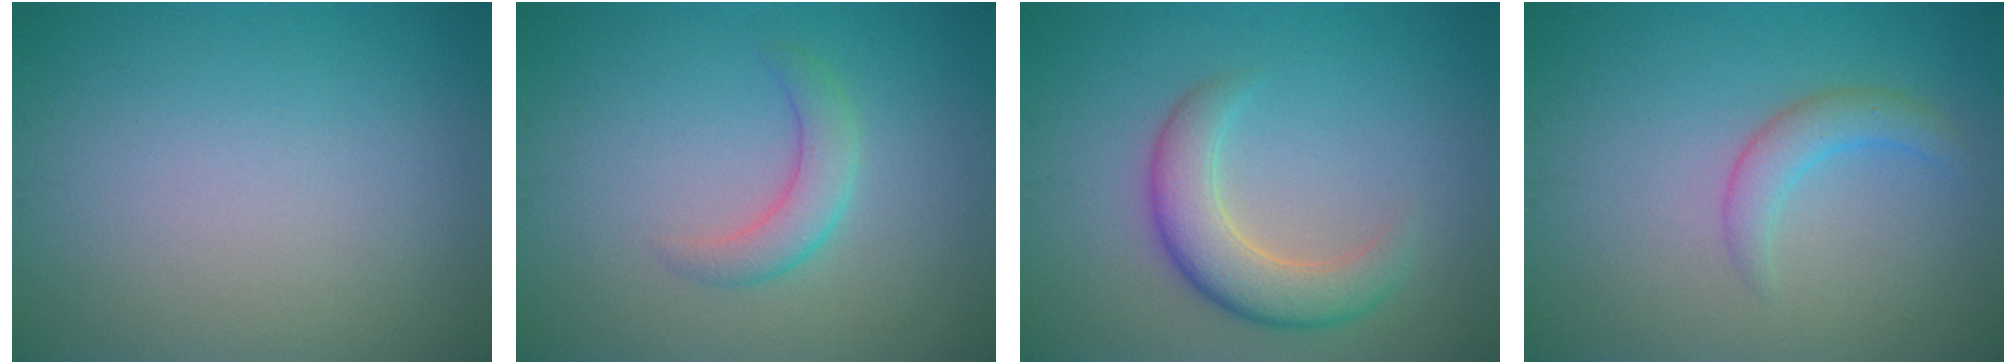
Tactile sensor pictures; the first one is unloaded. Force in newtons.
{"total": 2.5, "press": 2.5, "slide": 0.1}
{"total": 4.8, "press": 4.8, "slide": 0.4}
{"total": 2.4, "press": 2.4, "slide": 0.0}